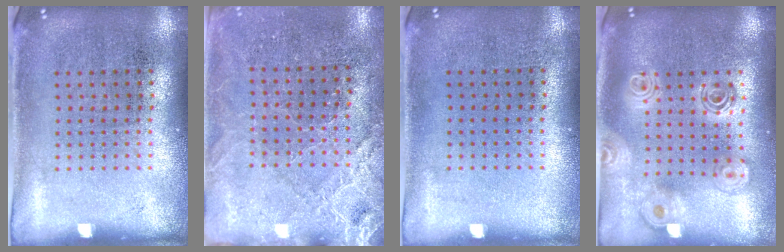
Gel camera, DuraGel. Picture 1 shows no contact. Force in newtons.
{"total": 2.8, "press": 2.8, "slide": 0.2}
{"total": 0.0}
{"total": 2.0, "press": 1.7, "slide": 1.1}